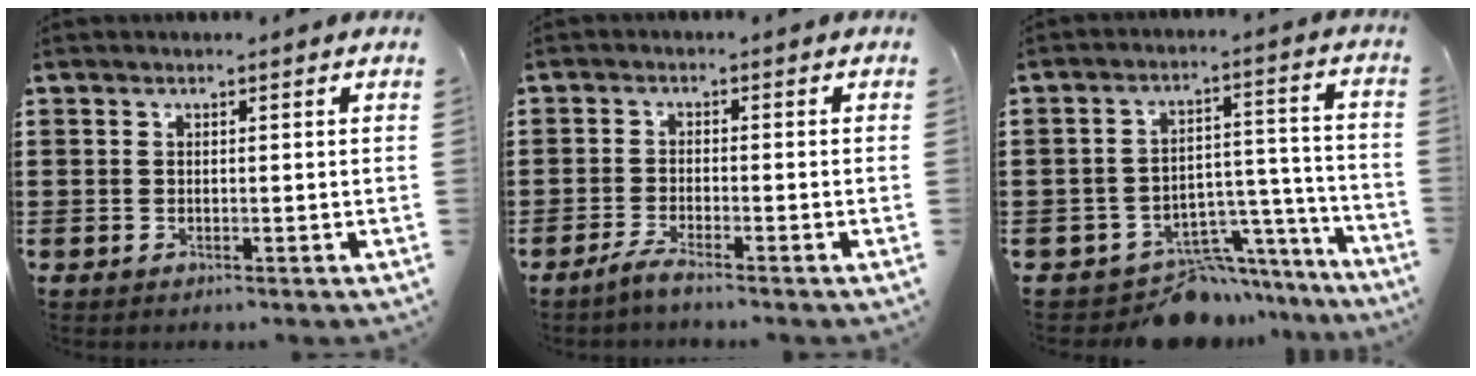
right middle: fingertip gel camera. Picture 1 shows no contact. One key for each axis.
{"total": 2.4, "fx": -2.0, "fy": -0.3, "fz": 1.3, "tx": -0.036, "ty": -0.005, "tz": -0.041}
{"total": 8.3, "fx": -7.4, "fy": 3.2, "fz": 2.1, "tx": -0.025, "ty": 0.029, "tz": -0.131}